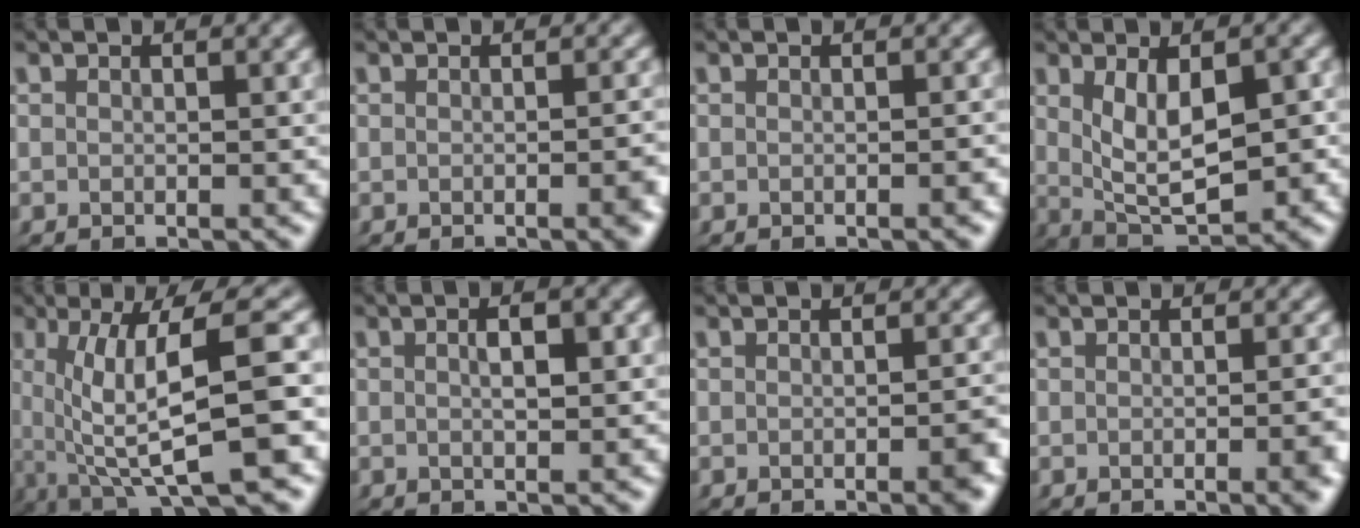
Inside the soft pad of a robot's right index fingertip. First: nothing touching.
{"total": 1.7, "force": [-0.5, 0.1, 1.6], "torque": [-0.016, 0.011, -0.015]}
{"total": 0.6, "force": [-0.2, 0.0, 0.6], "torque": [-0.007, 0.008, -0.008]}
{"total": 7.7, "force": [0.0, 4.5, 6.2], "torque": [-0.113, -0.024, 0.010]}
{"total": 10.0, "force": [0.1, 3.0, 9.5], "torque": [-0.141, 0.006, 0.005]}
{"total": 2.3, "force": [0.1, 0.8, 2.2], "torque": [-0.028, 0.003, -0.002]}
{"total": 2.3, "force": [-0.7, 0.5, 2.1], "torque": [-0.020, 0.009, -0.020]}
{"total": 2.1, "force": [-0.5, 0.1, 2.0], "torque": [-0.023, 0.012, -0.016]}